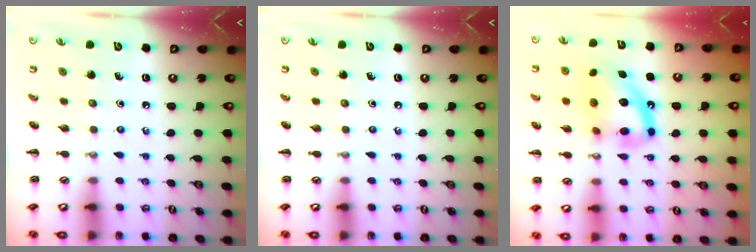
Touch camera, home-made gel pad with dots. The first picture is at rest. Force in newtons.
{"total": 0.0}
{"total": 15.8, "press": 15.6, "slide": 3.0}